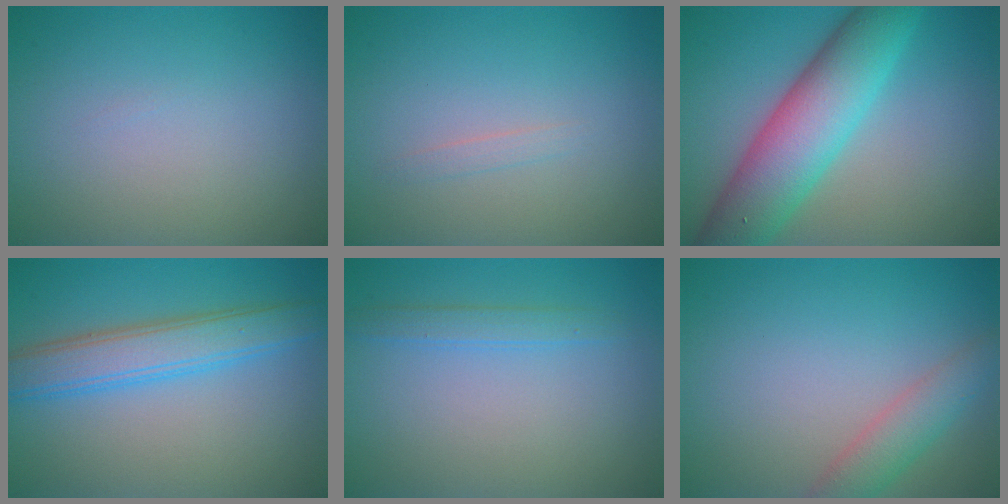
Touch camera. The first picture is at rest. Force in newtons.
{"total": 0.7, "press": 0.7, "slide": 0.1}
{"total": 9.1, "press": 9.1, "slide": 0.3}
{"total": 4.9, "press": 4.9, "slide": 0.1}
{"total": 1.5, "press": 1.5, "slide": 0.1}
{"total": 3.0, "press": 3.0, "slide": 0.2}